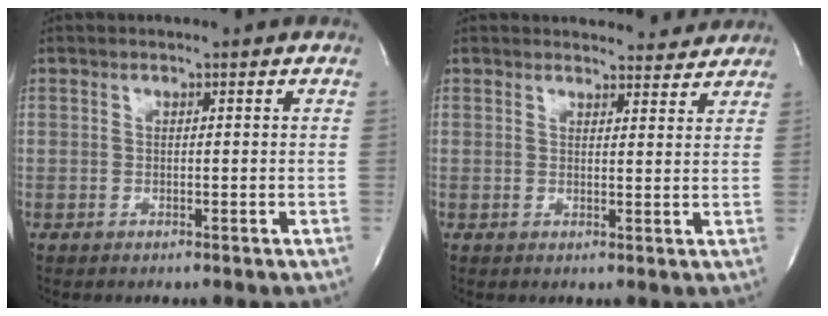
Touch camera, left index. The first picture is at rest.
{"total": 5.1, "force": [4.9, 1.3, 0.2], "torque": [0.002, -0.010, 0.046]}